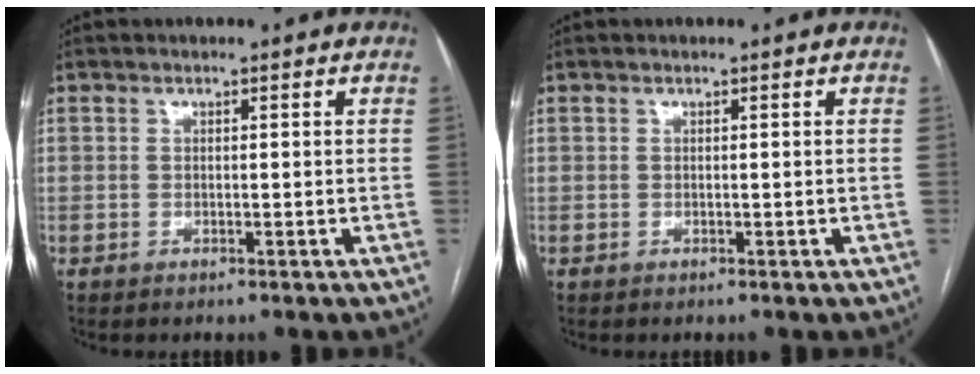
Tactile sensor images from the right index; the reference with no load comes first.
{"total": 0.0}